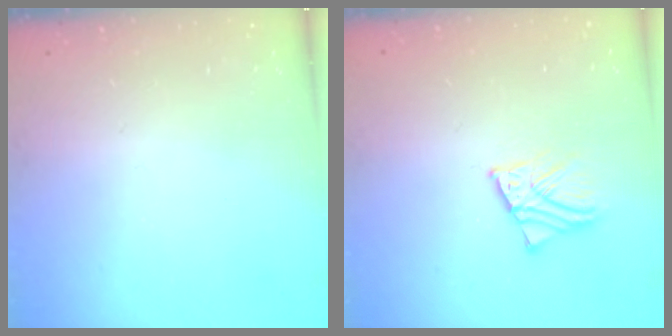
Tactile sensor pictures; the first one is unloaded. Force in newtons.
{"total": 3.4, "press": 3.4, "slide": 0.3}